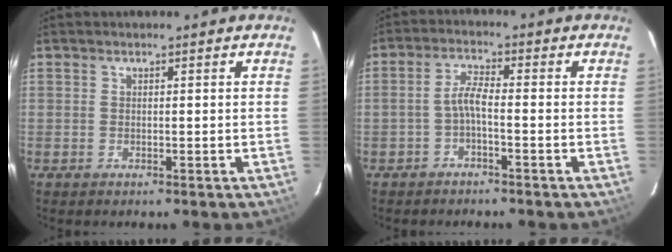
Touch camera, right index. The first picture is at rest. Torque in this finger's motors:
{"motor_torque": [0.42, -0.27, 0.29, 0.08]}